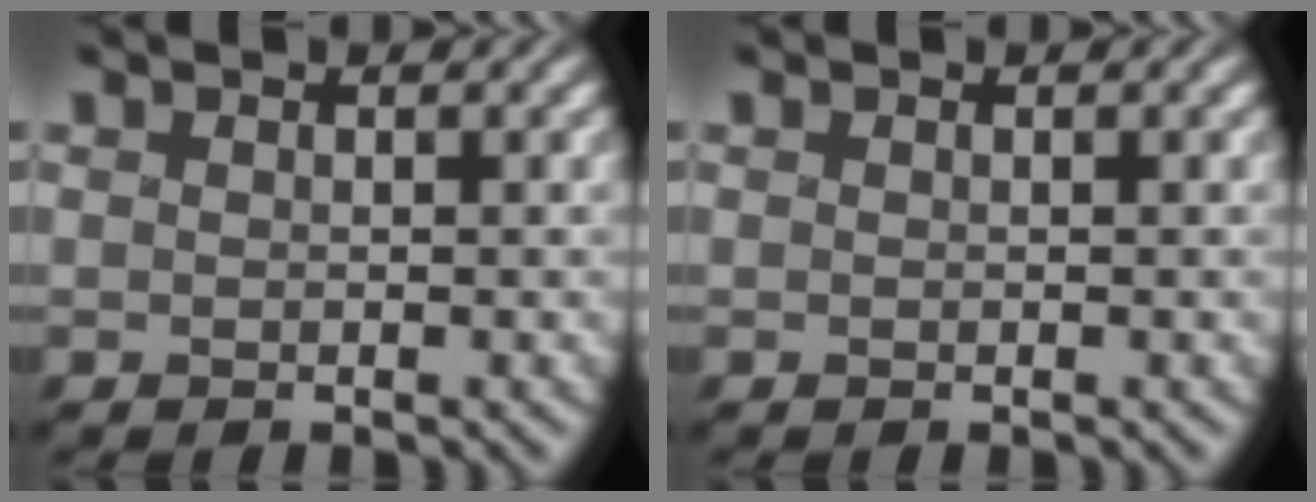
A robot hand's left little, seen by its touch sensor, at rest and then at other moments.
{"total": 0.0}